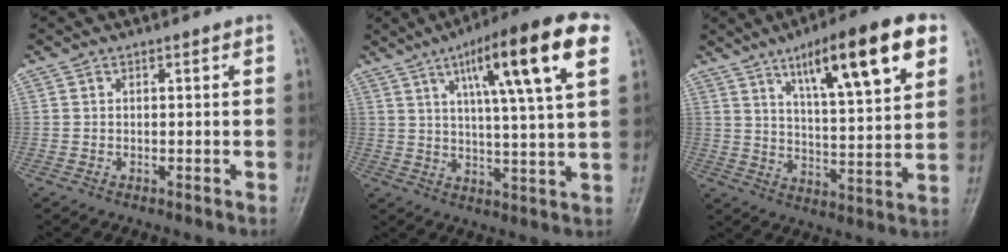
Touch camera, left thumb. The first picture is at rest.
{"total": 18.0, "force": [7.7, 2.9, 16.0], "torque": [-0.236, -0.007, 0.113]}
{"total": 18.5, "force": [9.3, 4.5, 15.4], "torque": [-0.215, -0.027, 0.144]}